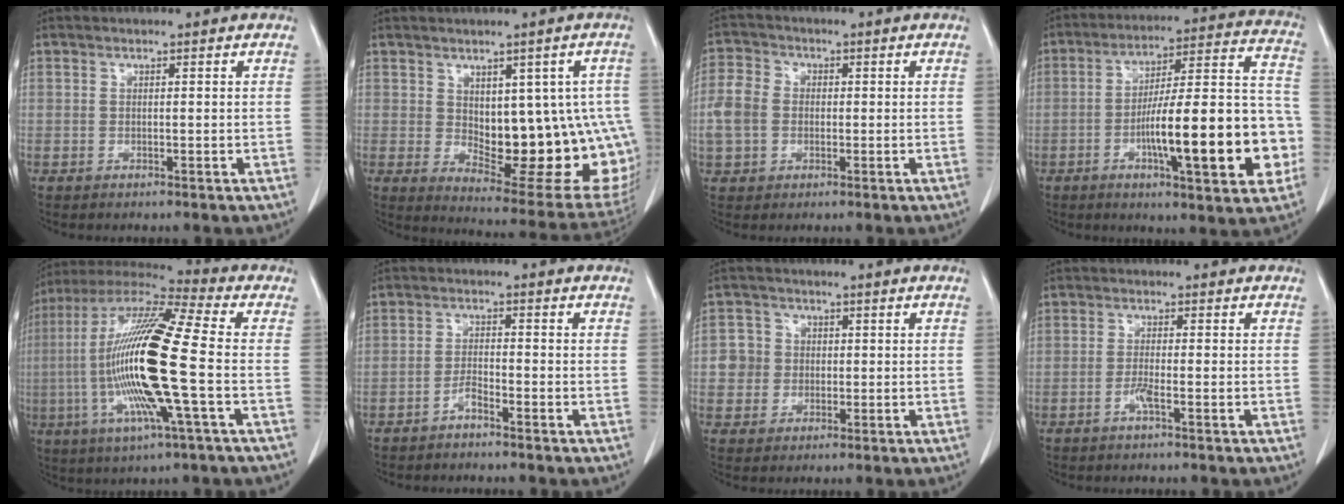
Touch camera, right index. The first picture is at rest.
{"total": 18.3, "force": [-1.2, 8.1, 16.4], "torque": [-0.149, 0.009, 0.013]}
{"total": 5.7, "force": [-0.5, 4.7, 3.2], "torque": [-0.091, 0.018, -0.012]}
{"total": 21.1, "force": [-5.8, 3.7, 20.0], "torque": [-0.258, 0.027, -0.080]}
{"total": 20.6, "force": [-2.8, 1.2, 20.4], "torque": [-0.421, -0.007, -0.061]}
{"total": 2.1, "force": [-1.7, 0.2, 1.1], "torque": [-0.023, 0.002, -0.035]}
{"total": 4.2, "force": [-0.1, 4.1, 0.7], "torque": [-0.011, 0.015, 0.001]}
{"total": 1.9, "force": [-1.0, -0.1, 1.6], "torque": [-0.034, -0.001, -0.022]}